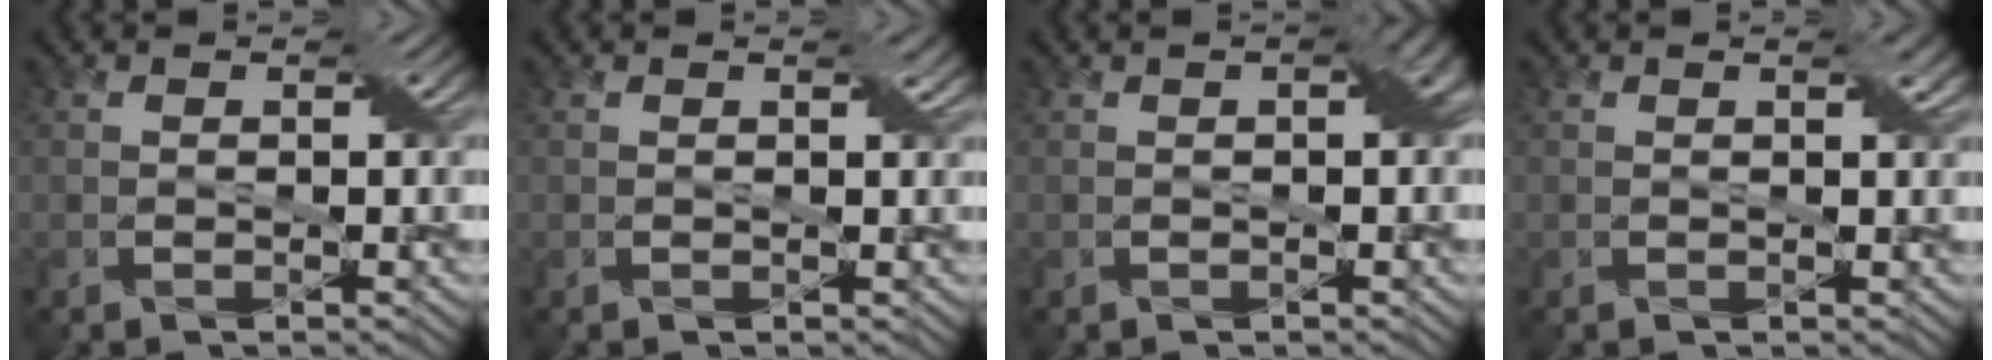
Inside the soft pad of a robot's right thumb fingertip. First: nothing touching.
{"total": 0.7, "force": [0.4, 0.1, 0.5], "torque": [-0.010, 0.000, 0.008]}
{"total": 1.9, "force": [0.1, 0.4, 1.8], "torque": [-0.026, 0.008, 0.001]}
{"total": 1.1, "force": [0.6, 0.1, 0.9], "torque": [-0.014, 0.001, 0.010]}